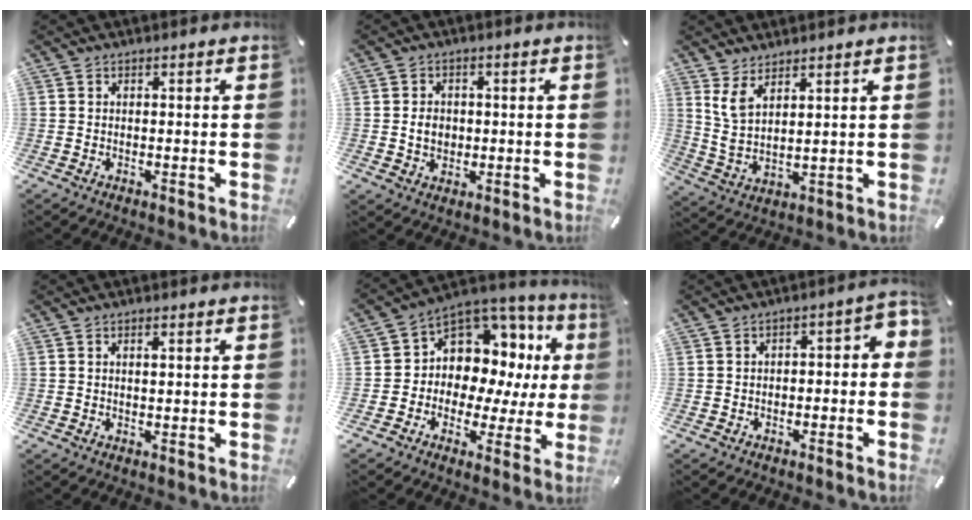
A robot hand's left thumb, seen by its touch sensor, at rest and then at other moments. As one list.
[{"total": 4.1, "force": [0.0, 3.6, 2.0], "torque": [-0.026, -0.001, -0.003]}, {"total": 5.9, "force": [4.5, 1.5, 3.5], "torque": [-0.091, -0.020, 0.082]}, {"total": 1.0, "force": [0.3, 0.4, 0.8], "torque": [-0.008, -0.001, 0.003]}, {"total": 9.4, "force": [3.4, 7.9, 3.6], "torque": [-0.062, -0.054, 0.065]}, {"total": 4.1, "force": [-2.9, 1.9, 2.2], "torque": [-0.036, 0.020, -0.057]}]